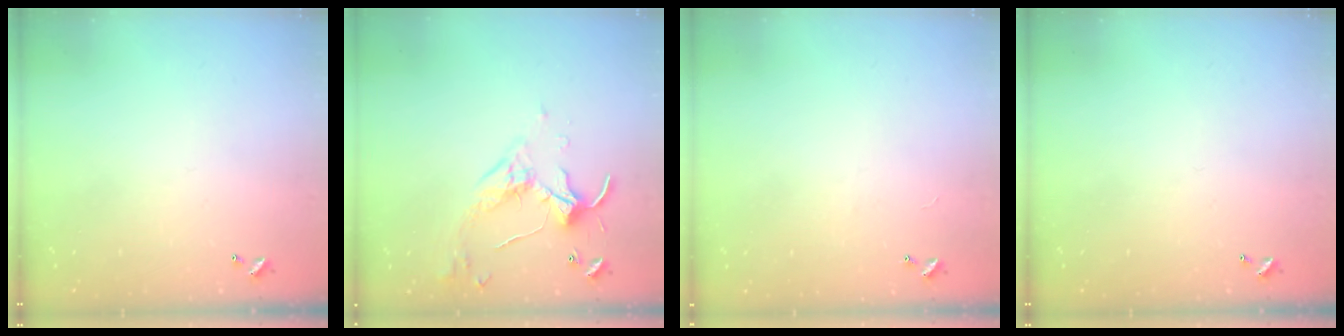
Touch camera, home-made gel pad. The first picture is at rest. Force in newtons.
{"total": 3.7, "press": 3.7, "slide": 0.5}
{"total": 2.4, "press": 2.4, "slide": 0.3}
{"total": 0.0}